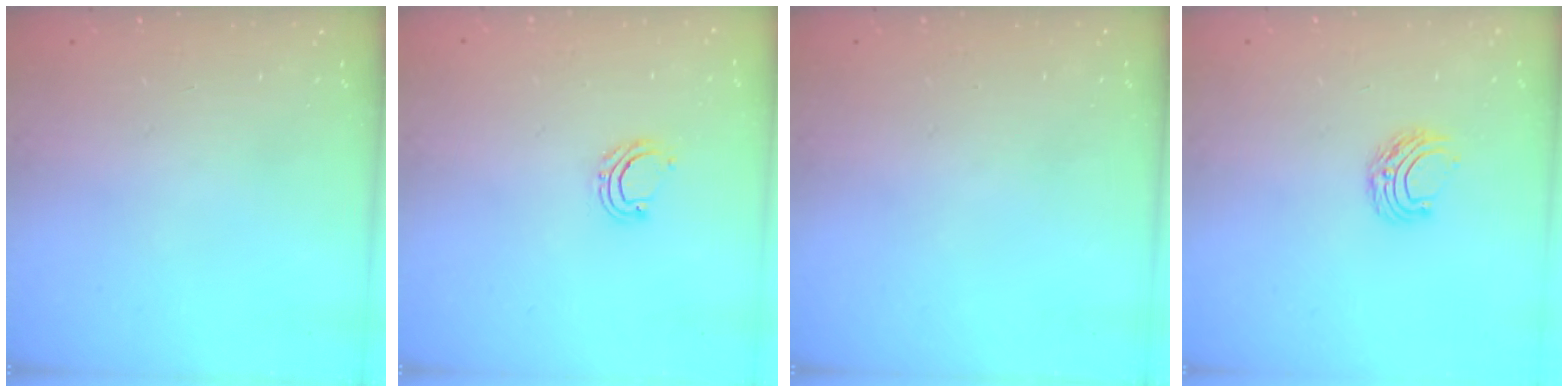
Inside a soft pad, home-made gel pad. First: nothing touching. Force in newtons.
{"total": 6.3, "press": 6.2, "slide": 1.0}
{"total": 0.0}
{"total": 6.2, "press": 6.2, "slide": 0.5}